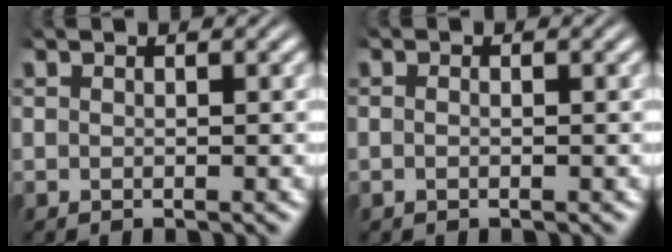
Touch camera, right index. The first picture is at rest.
{"total": 0.7, "force": [-0.3, 0.3, 0.5], "torque": [-0.009, 0.001, -0.009]}